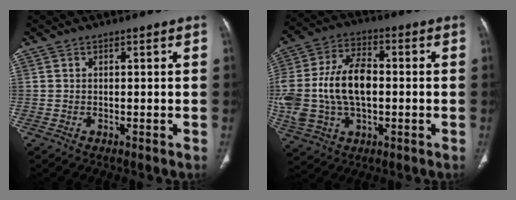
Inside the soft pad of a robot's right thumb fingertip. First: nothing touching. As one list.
[{"total": 17.8, "force": [-0.7, 11.1, 14.0], "torque": [-0.297, 0.022, -0.008]}]